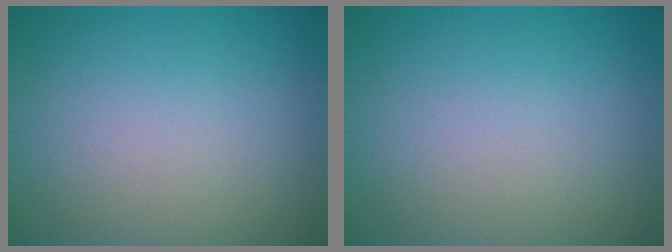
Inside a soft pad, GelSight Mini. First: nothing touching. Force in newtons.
{"total": 0.0}